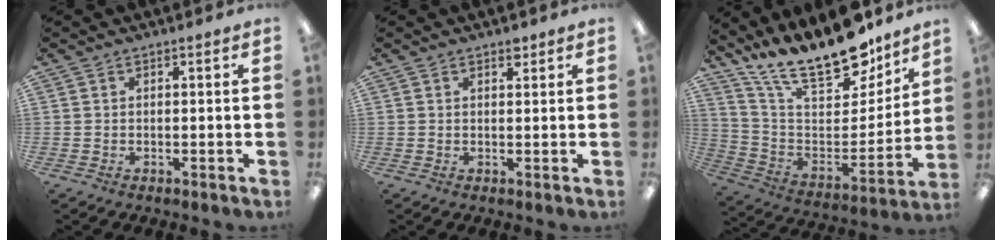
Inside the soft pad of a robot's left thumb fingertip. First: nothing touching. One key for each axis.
{"total": 1.5, "fx": 1.2, "fy": 0.6, "fz": 0.6, "tx": -0.005, "ty": -0.004, "tz": 0.020}
{"total": 20.4, "fx": 16.7, "fy": 6.2, "fz": 9.9, "tx": -0.179, "ty": -0.121, "tz": 0.293}